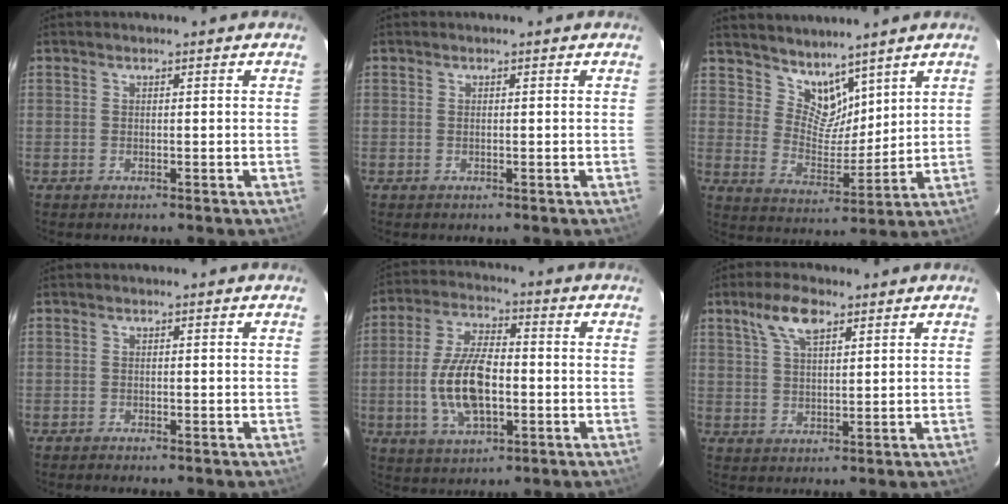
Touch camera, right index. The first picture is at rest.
{"total": 0.0}
{"total": 8.4, "force": [6.8, 4.2, 2.5], "torque": [-0.035, 0.001, 0.131]}
{"total": 1.7, "force": [-1.5, 0.4, 0.6], "torque": [-0.024, -0.006, -0.027]}
{"total": 12.6, "force": [-2.3, 5.8, 10.9], "torque": [-0.222, 0.004, -0.040]}
{"total": 6.4, "force": [3.7, 2.5, 4.5], "torque": [-0.086, 0.015, 0.070]}